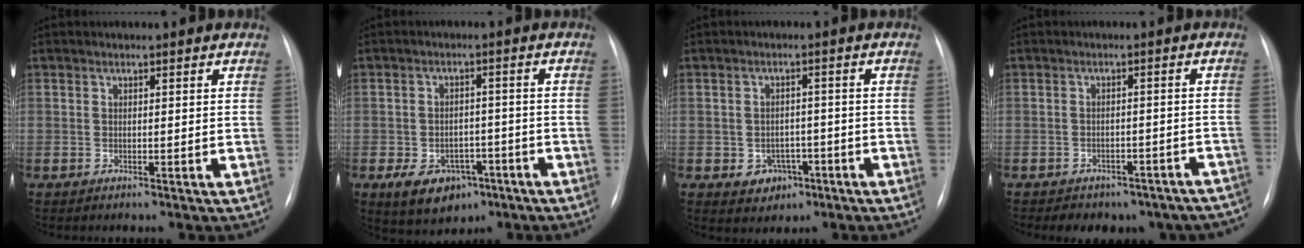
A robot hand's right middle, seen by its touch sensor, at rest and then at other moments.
{"total": 8.1, "force": [-4.2, 5.6, 4.0], "torque": [-0.065, 0.012, -0.053]}
{"total": 4.2, "force": [-1.7, 3.5, 1.6], "torque": [-0.015, 0.012, -0.013]}
{"total": 14.9, "force": [-12.4, 6.8, 4.5], "torque": [-0.067, 0.025, -0.128]}